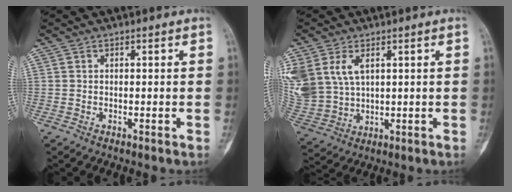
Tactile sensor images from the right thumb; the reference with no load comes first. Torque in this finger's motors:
{"motor_torque": [0.50, 1.19, 0.18, 0.01, 0.11]}